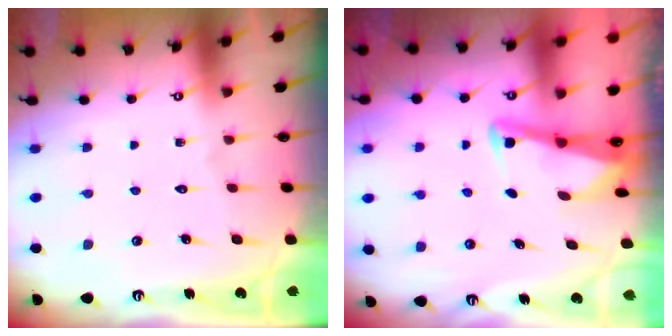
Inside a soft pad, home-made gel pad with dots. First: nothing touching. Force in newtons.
{"total": 2.8, "press": 2.8, "slide": 0.4}